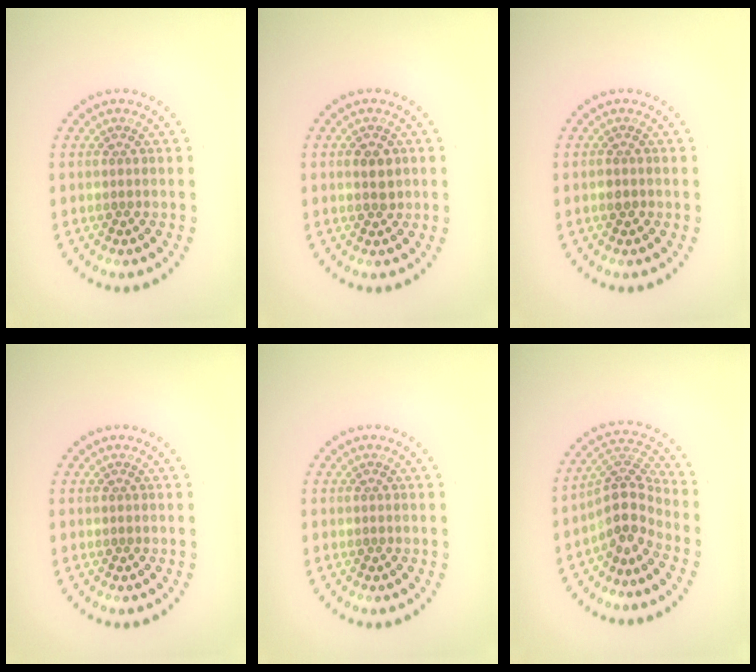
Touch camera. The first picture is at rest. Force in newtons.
{"total": 1.7, "press": 1.7, "slide": 0.2}
{"total": 0.9, "press": 0.8, "slide": 0.5}
{"total": 0.0}
{"total": 0.0}
{"total": 4.1, "press": 3.0, "slide": 2.8}